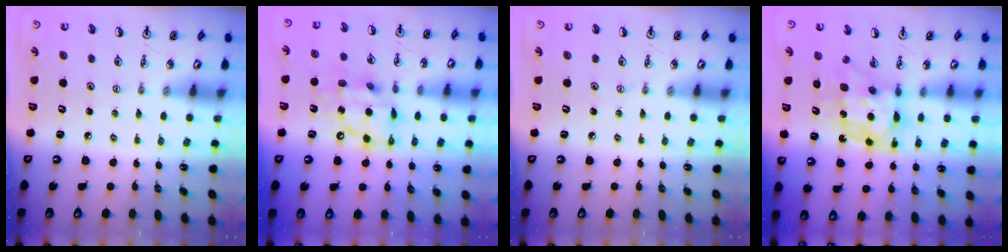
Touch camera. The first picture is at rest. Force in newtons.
{"total": 12.7, "press": 12.6, "slide": 1.0}
{"total": 0.0}
{"total": 7.5, "press": 7.5, "slide": 0.8}